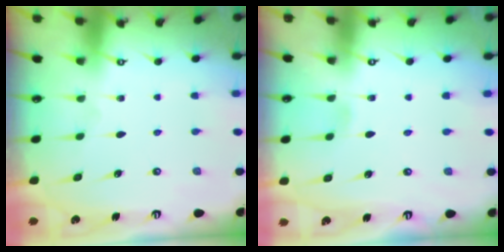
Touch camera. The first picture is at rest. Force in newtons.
{"total": 2.1, "press": 2.1, "slide": 0.2}